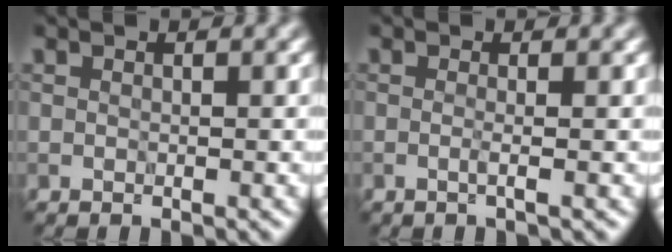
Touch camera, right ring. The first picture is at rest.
{"total": 1.5, "force": [0.2, 0.7, 1.3], "torque": [-0.003, -0.005, -0.018]}